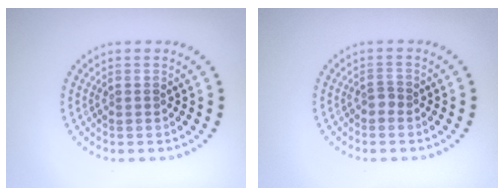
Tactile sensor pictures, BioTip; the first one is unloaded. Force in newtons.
{"total": 0.9, "press": 0.6, "slide": 0.7}